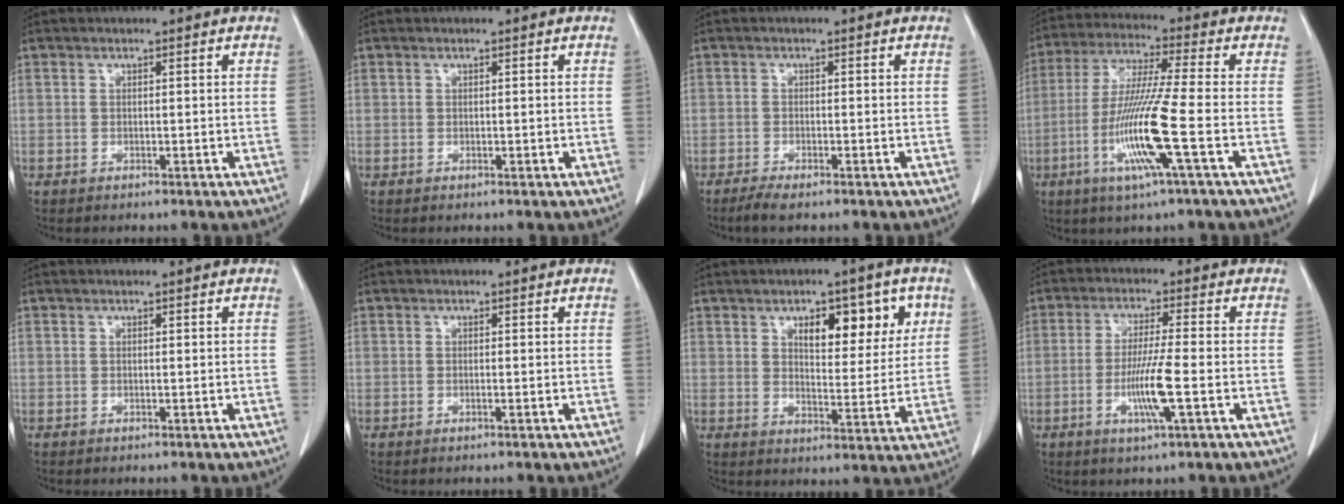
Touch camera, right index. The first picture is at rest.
{"total": 0.0}
{"total": 2.5, "force": [-1.9, 0.2, 1.6], "torque": [-0.034, -0.007, -0.036]}
{"total": 12.7, "force": [-3.9, -1.0, 12.1], "torque": [-0.244, -0.018, -0.081]}
{"total": 0.0}
{"total": 0.0}
{"total": 10.0, "force": [4.4, 4.1, 8.0], "torque": [-0.104, 0.008, 0.065]}
{"total": 7.2, "force": [-2.0, -0.4, 6.9], "torque": [-0.130, -0.010, -0.037]}